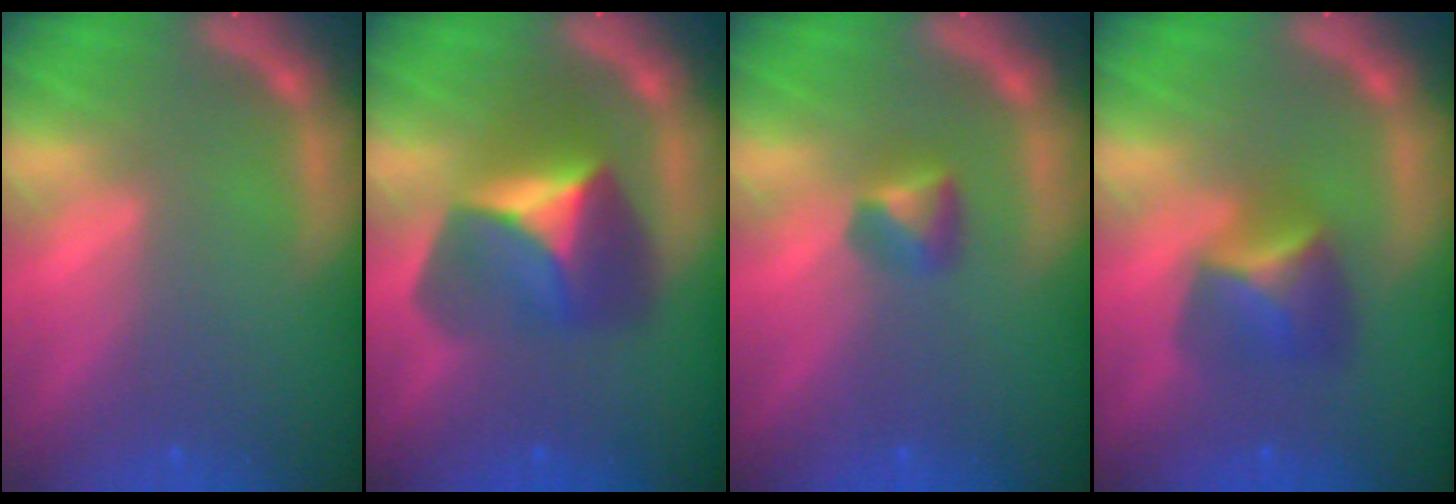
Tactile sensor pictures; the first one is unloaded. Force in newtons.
{"total": 6.9}
{"total": 1.9}
{"total": 4.0}